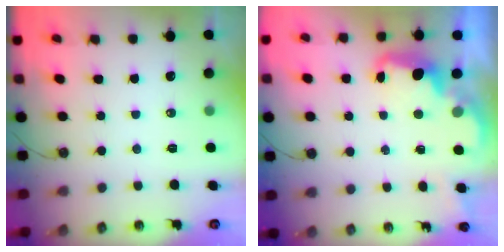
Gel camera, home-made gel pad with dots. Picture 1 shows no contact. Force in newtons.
{"total": 2.7, "press": 2.6, "slide": 0.7}